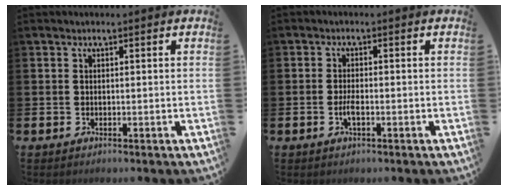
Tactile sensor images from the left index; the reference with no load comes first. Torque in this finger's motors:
{"motor_torque": [0.11, 0.02, 0.05, 0.06]}